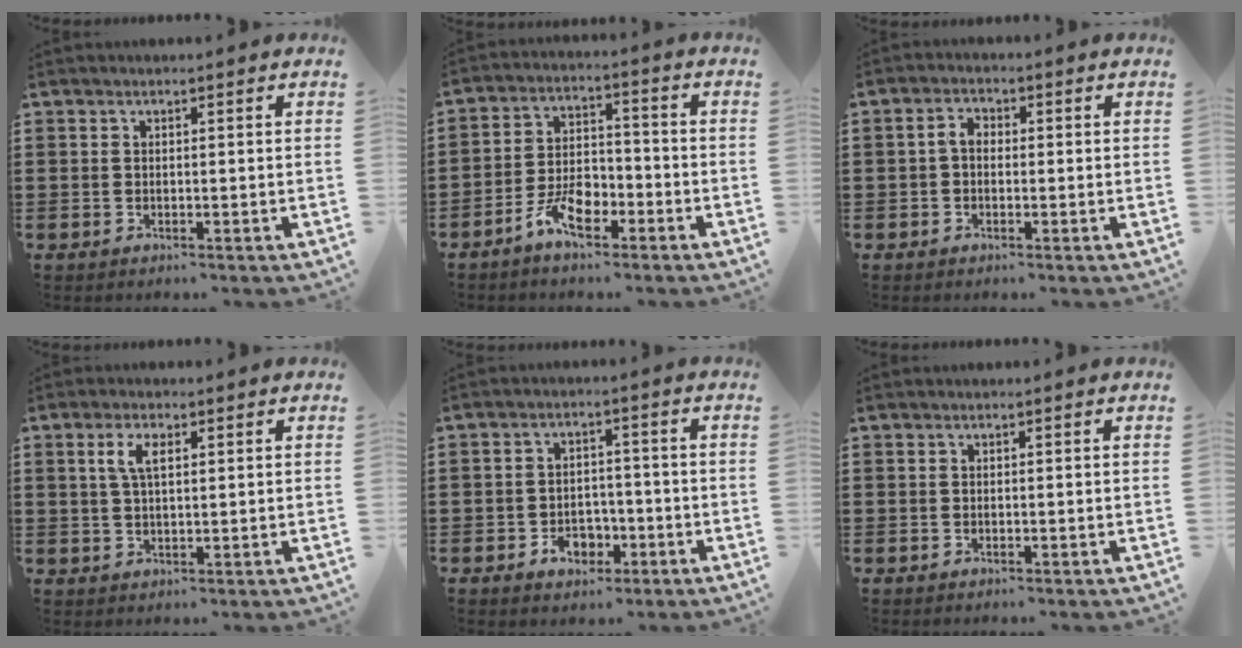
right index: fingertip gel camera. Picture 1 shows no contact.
{"total": 6.8, "force": [-4.1, 3.3, 4.4], "torque": [-0.096, 0.011, -0.082]}
{"total": 2.6, "force": [-0.3, 1.7, 1.9], "torque": [-0.046, 0.003, -0.009]}
{"total": 3.8, "force": [1.3, 1.5, 3.3], "torque": [-0.071, 0.009, 0.021]}
{"total": 4.2, "force": [-2.1, 2.9, 2.2], "torque": [-0.042, 0.008, -0.040]}
{"total": 0.0}